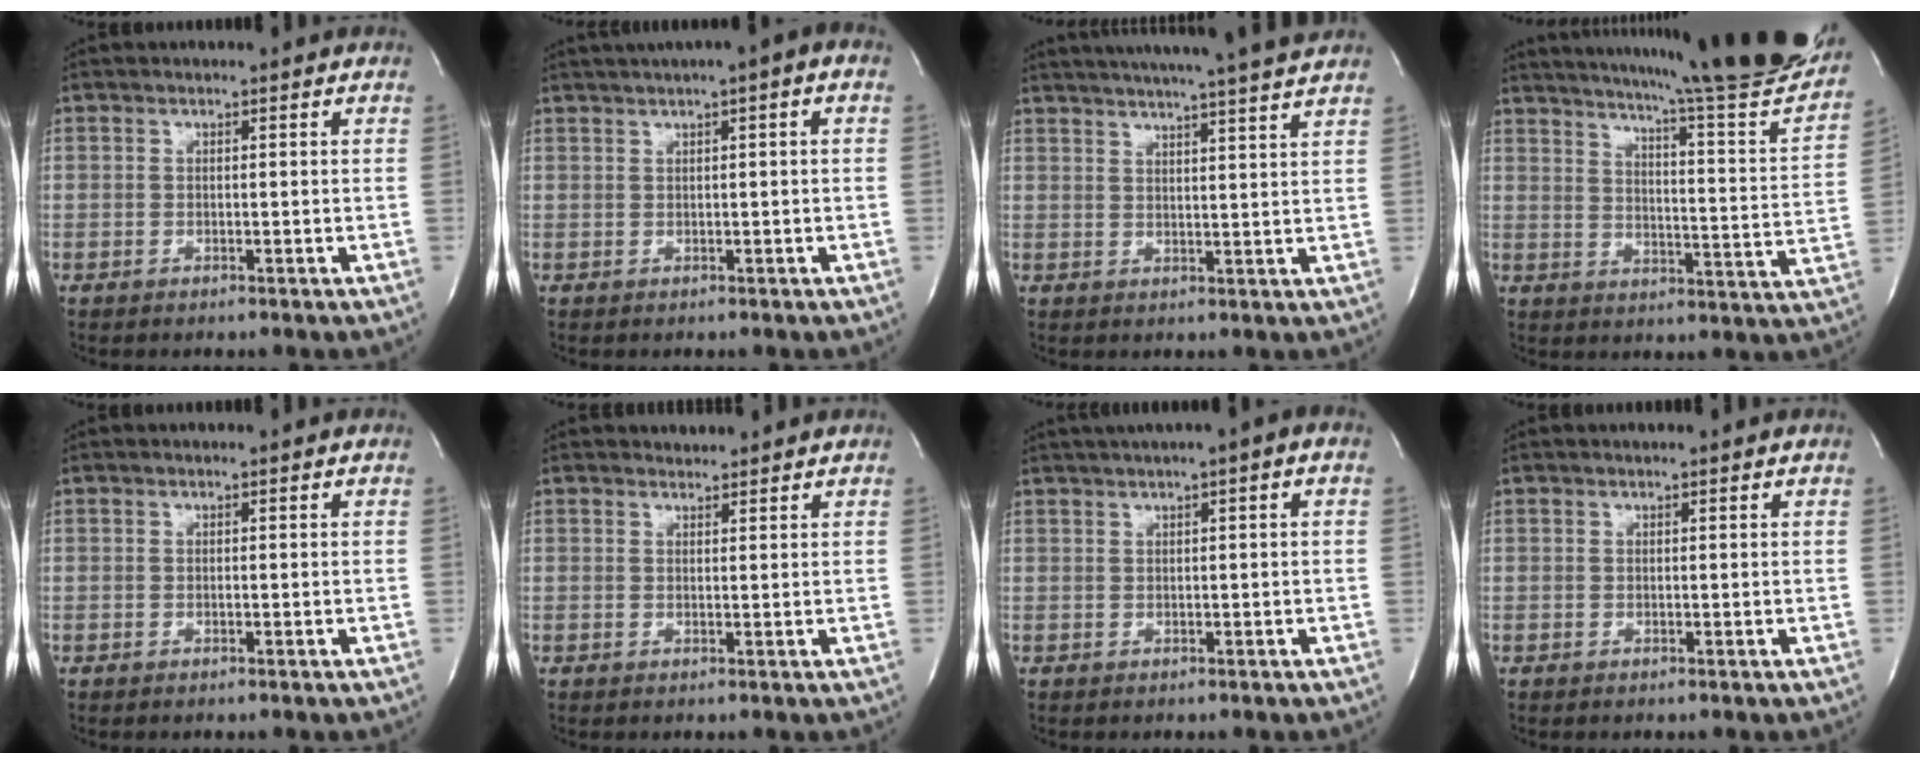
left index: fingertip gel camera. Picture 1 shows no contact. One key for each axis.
{"total": 4.9, "fx": 2.4, "fy": 0.2, "fz": 4.3, "tx": -0.071, "ty": 0.022, "tz": 0.037}
{"total": 17.7, "fx": 15.8, "fy": -0.9, "fz": 7.8, "tx": -0.133, "ty": -0.009, "tz": 0.207}
{"total": 28.2, "fx": 24.8, "fy": 0.7, "fz": 13.4, "tx": -0.206, "ty": -0.093, "tz": 0.307}
{"total": 0.0}
{"total": 1.7, "fx": 1.7, "fy": 0.2, "fz": -0.3, "tx": -0.008, "ty": 0.006, "tz": 0.028}
{"total": 4.5, "fx": 2.4, "fy": -0.1, "fz": 3.8, "tx": -0.066, "ty": 0.021, "tz": 0.039}
{"total": 1.4, "fx": 1.4, "fy": -0.1, "fz": 0.2, "tx": -0.009, "ty": 0.006, "tz": 0.019}